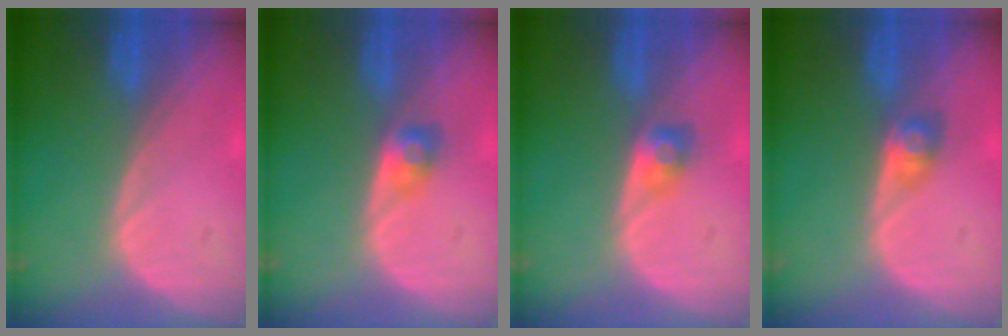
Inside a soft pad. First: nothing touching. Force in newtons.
{"total": 2.4, "press": 2.3, "slide": 0.7}
{"total": 2.4, "press": 2.3, "slide": 0.7}
{"total": 2.8, "press": 2.6, "slide": 1.2}